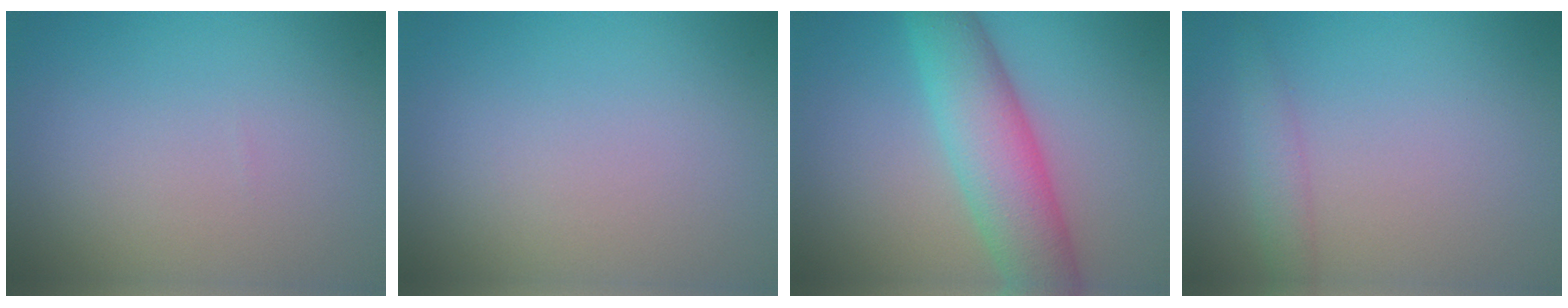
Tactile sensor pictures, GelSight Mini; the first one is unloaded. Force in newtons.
{"total": 0.0}
{"total": 7.6, "press": 7.6, "slide": 0.1}
{"total": 1.7, "press": 1.7, "slide": 0.1}